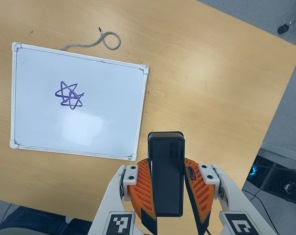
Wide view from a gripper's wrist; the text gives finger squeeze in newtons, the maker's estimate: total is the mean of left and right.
{"total": 10.4, "left": 8.8, "right": 12.0}